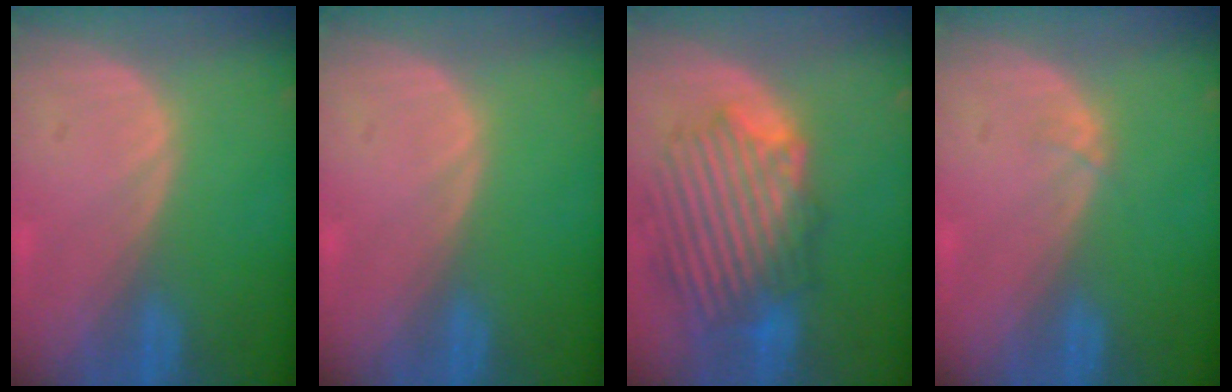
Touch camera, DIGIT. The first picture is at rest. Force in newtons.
{"total": 0.0}
{"total": 9.7, "press": 9.6, "slide": 1.1}
{"total": 0.5, "press": 0.5, "slide": 0.1}